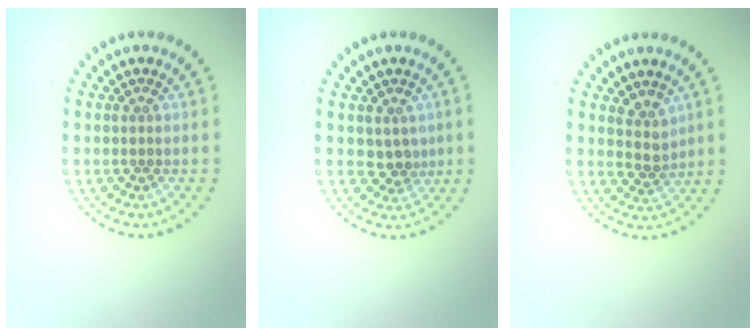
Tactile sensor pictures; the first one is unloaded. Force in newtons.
{"total": 2.0, "press": 1.6, "slide": 1.2}
{"total": 2.2, "press": 1.7, "slide": 1.4}